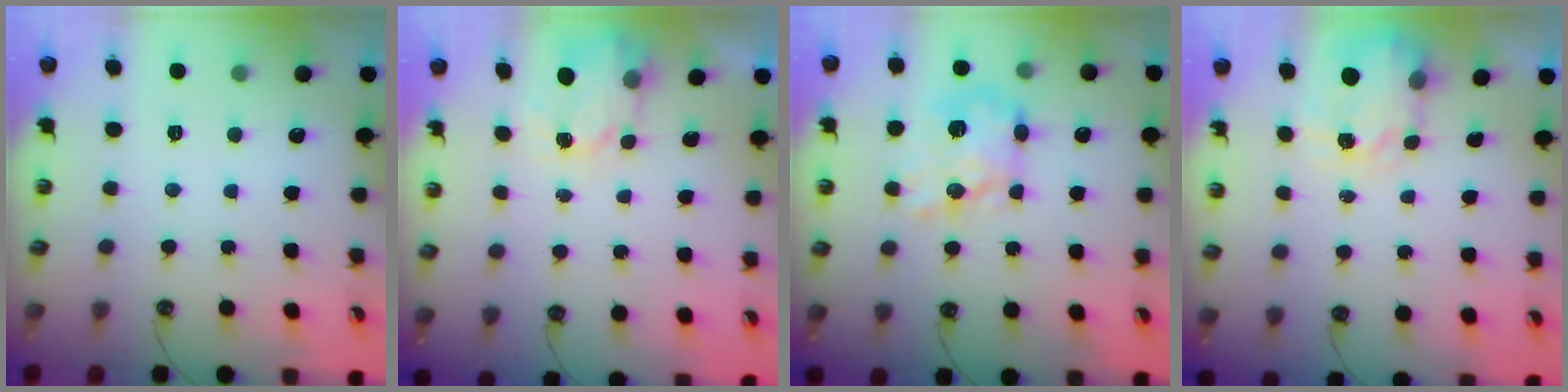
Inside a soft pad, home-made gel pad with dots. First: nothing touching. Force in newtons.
{"total": 2.7, "press": 2.6, "slide": 0.4}
{"total": 14.5, "press": 14.5, "slide": 0.1}
{"total": 3.9, "press": 3.9, "slide": 0.5}